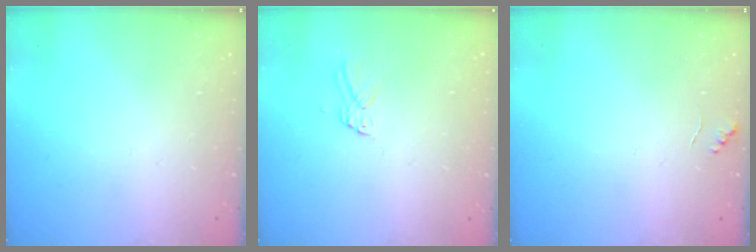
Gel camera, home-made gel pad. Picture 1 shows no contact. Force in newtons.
{"total": 2.9, "press": 2.9, "slide": 0.2}
{"total": 4.2, "press": 4.1, "slide": 0.7}